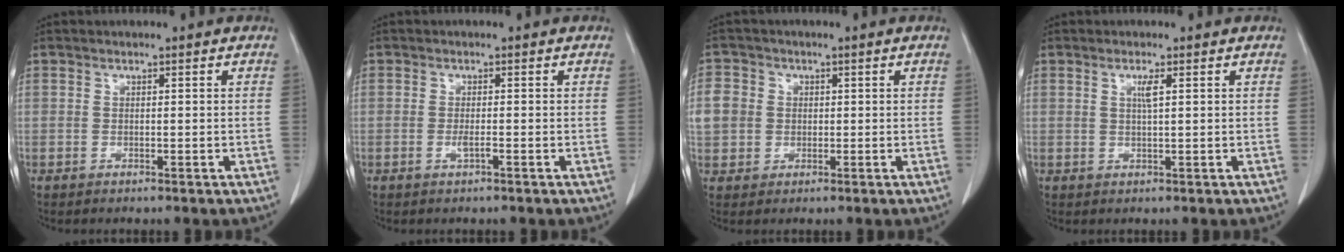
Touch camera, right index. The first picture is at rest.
{"total": 1.2, "force": [-0.5, -0.1, 1.1], "torque": [-0.025, -0.003, -0.009]}
{"total": 6.4, "force": [0.7, 6.0, 2.2], "torque": [-0.058, 0.016, 0.017]}
{"total": 1.8, "force": [0.6, 0.0, 1.7], "torque": [-0.035, -0.001, 0.013]}